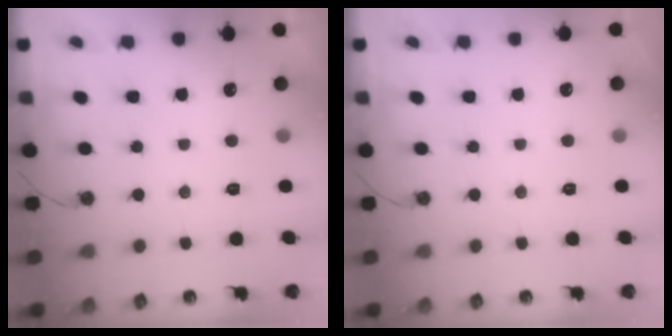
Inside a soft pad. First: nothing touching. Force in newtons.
{"total": 0.0}